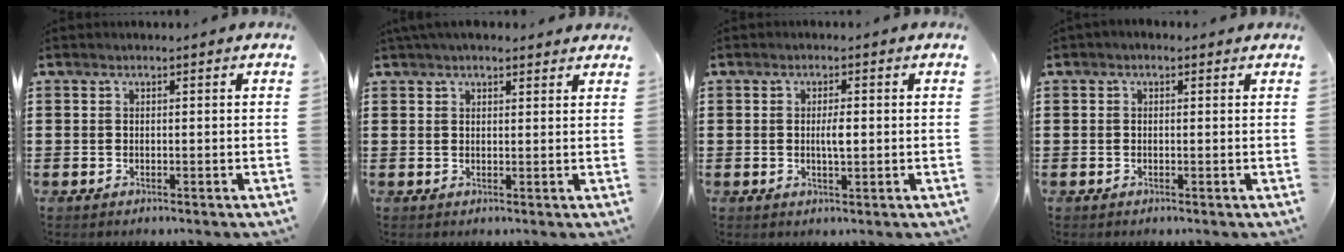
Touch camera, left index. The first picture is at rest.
{"total": 2.9, "force": [2.4, 1.1, 1.2], "torque": [-0.029, 0.004, 0.044]}
{"total": 2.7, "force": [0.0, 0.8, 2.6], "torque": [-0.050, 0.000, -0.001]}
{"total": 0.7, "force": [-0.3, 0.6, 0.3], "torque": [-0.008, 0.003, -0.007]}